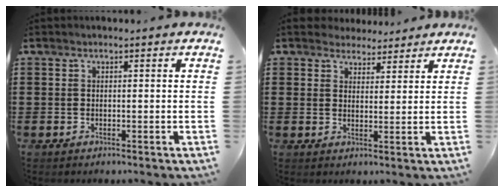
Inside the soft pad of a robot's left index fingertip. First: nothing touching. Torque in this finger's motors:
{"motor_torque": [2.14, 0.00, 0.25, 0.00]}